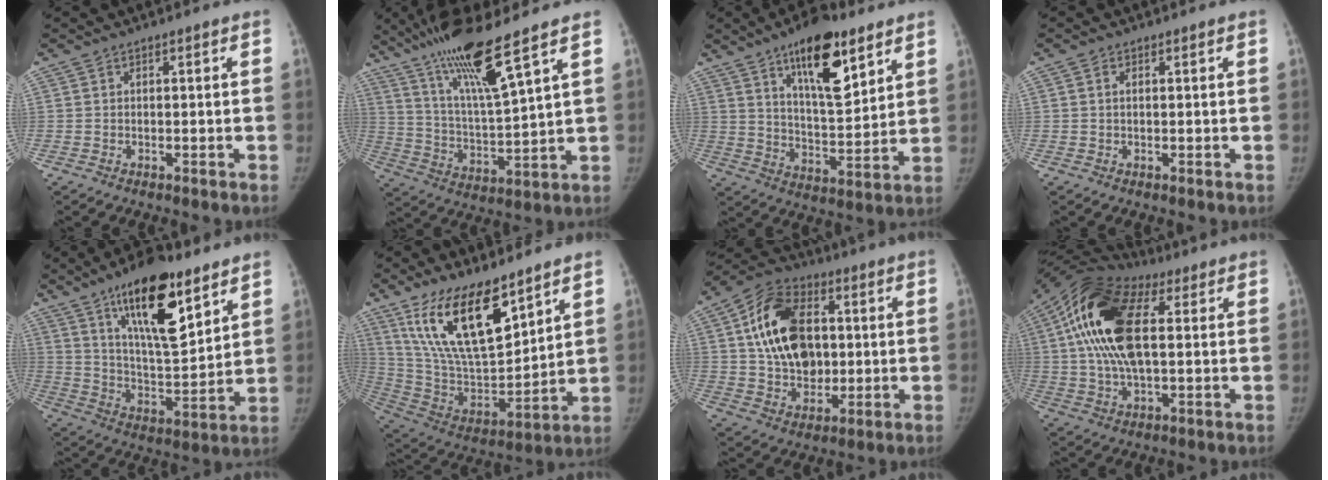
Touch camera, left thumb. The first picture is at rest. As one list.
[{"total": 15.5, "force": [10.8, 0.6, 11.2], "torque": [-0.199, -0.055, 0.206]}, {"total": 16.1, "force": [9.3, 5.8, 11.7], "torque": [-0.151, -0.055, 0.153]}, {"total": 0.9, "force": [0.1, 0.6, 0.7], "torque": [-0.010, 0.004, 0.000]}, {"total": 19.2, "force": [11.1, 6.5, 14.2], "torque": [-0.198, -0.064, 0.193]}, {"total": 20.2, "force": [12.5, 7.7, 13.8], "torque": [-0.217, -0.072, 0.247]}, {"total": 17.8, "force": [3.0, 12.3, 12.6], "torque": [-0.183, 0.006, 0.049]}, {"total": 19.0, "force": [4.2, 9.4, 16.0], "torque": [-0.321, 0.024, 0.065]}]